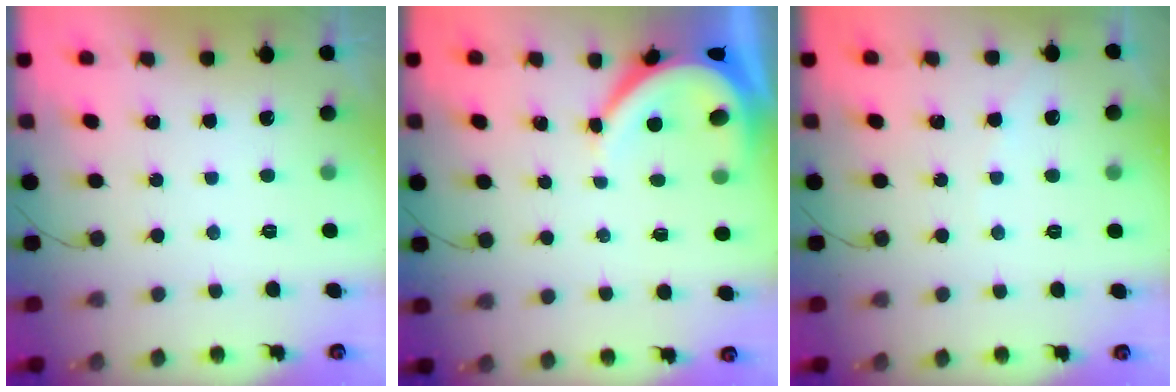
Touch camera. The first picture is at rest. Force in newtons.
{"total": 7.4, "press": 7.3, "slide": 0.8}
{"total": 2.3, "press": 2.3, "slide": 0.3}